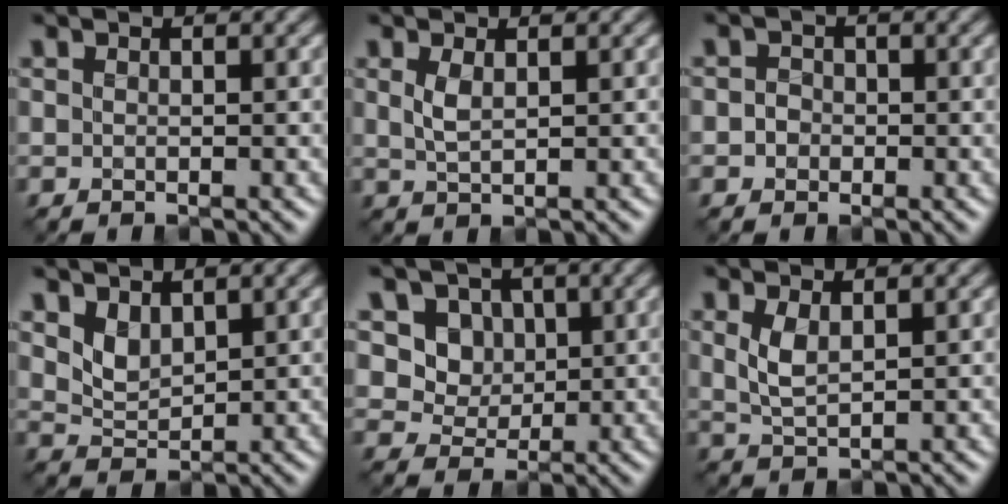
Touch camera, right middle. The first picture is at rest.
{"total": 1.5, "force": [0.3, 0.6, 1.4], "torque": [-0.034, -0.001, 0.009]}
{"total": 1.5, "force": [-0.5, 1.3, 0.5], "torque": [0.002, 0.004, -0.017]}
{"total": 2.3, "force": [1.1, 1.4, 1.4], "torque": [-0.035, -0.008, 0.024]}
{"total": 5.7, "force": [1.9, 4.8, 2.4], "torque": [-0.059, -0.014, 0.036]}
{"total": 2.1, "force": [0.5, 0.9, 1.9], "torque": [-0.047, -0.003, 0.014]}